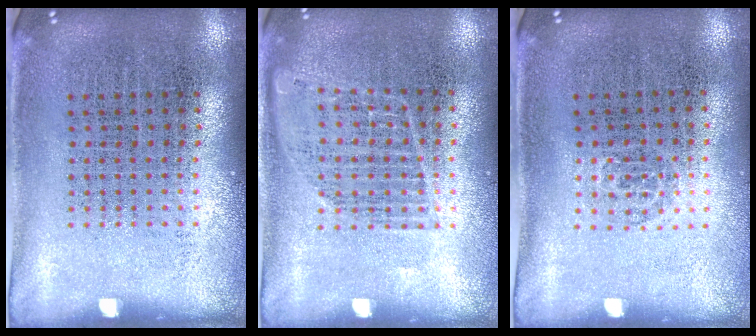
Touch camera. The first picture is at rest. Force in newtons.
{"total": 1.0, "press": 1.0, "slide": 0.3}
{"total": 0.6, "press": 0.4, "slide": 0.5}